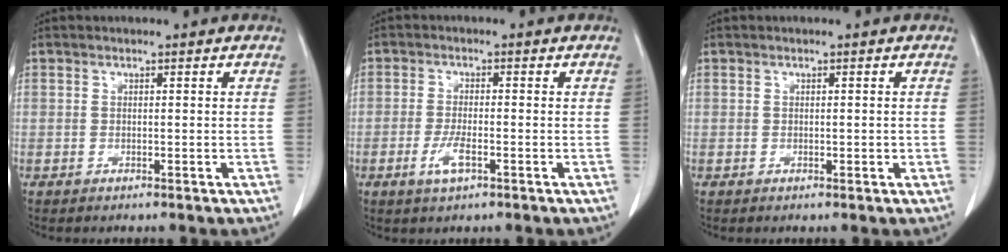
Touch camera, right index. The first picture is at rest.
{"total": 3.8, "force": [-1.7, 0.9, 3.2], "torque": [-0.068, -0.002, -0.031]}
{"total": 0.7, "force": [-0.1, 0.4, 0.6], "torque": [-0.008, 0.000, 0.002]}